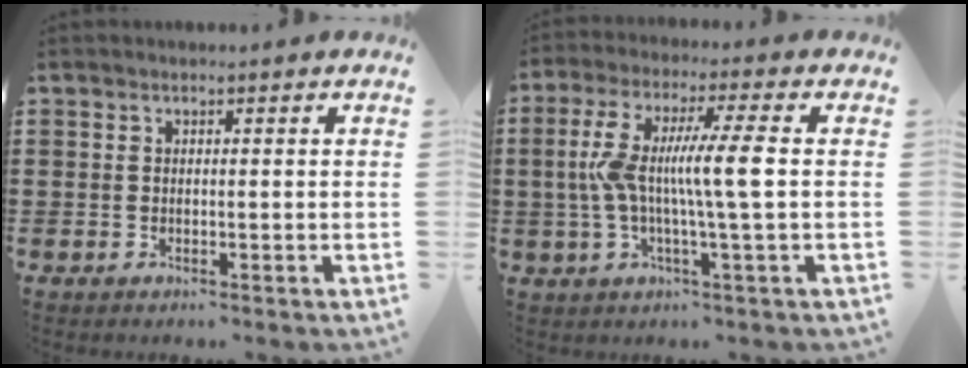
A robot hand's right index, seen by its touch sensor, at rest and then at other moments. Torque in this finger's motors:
{"motor_torque": [1.32, -0.82, 1.05, 0.21]}